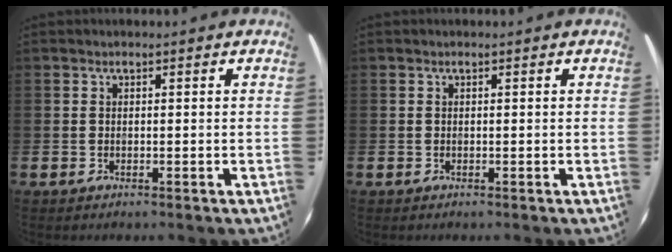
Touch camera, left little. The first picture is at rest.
{"total": 0.0}